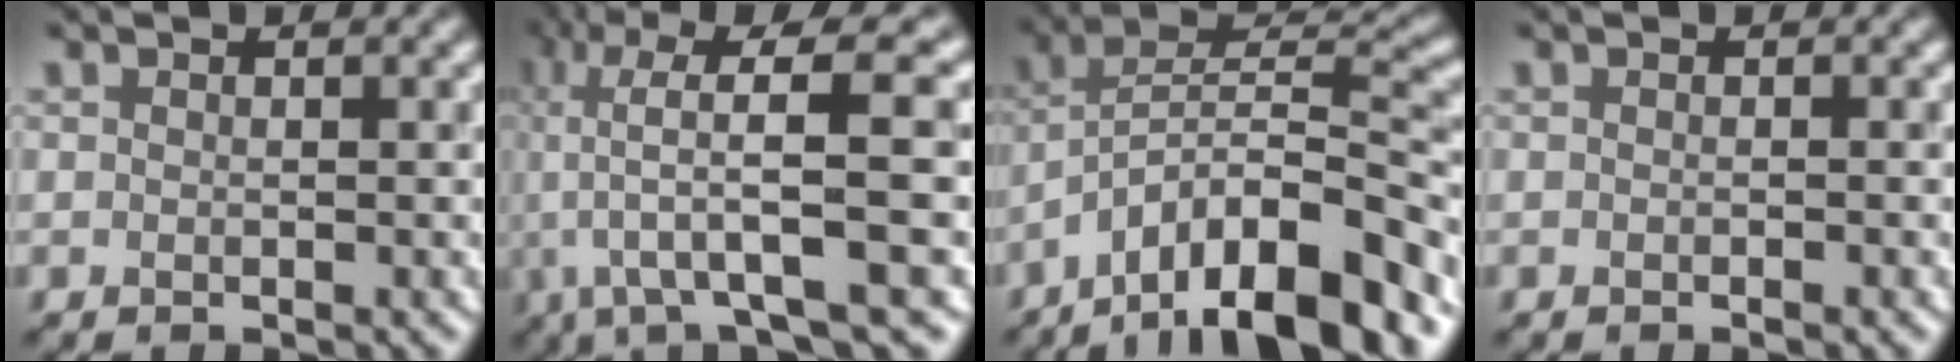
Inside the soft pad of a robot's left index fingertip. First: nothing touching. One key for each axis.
{"total": 11.0, "fx": 0.7, "fy": 2.7, "fz": 10.7, "tx": -0.182, "ty": 0.029, "tz": 0.037}
{"total": 11.8, "fx": -7.5, "fy": 3.4, "fz": 8.5, "tx": -0.132, "ty": 0.030, "tz": -0.119}
{"total": 0.7, "fx": -0.1, "fy": 0.4, "fz": 0.6, "tx": 0.009, "ty": 0.001, "tz": -0.008}